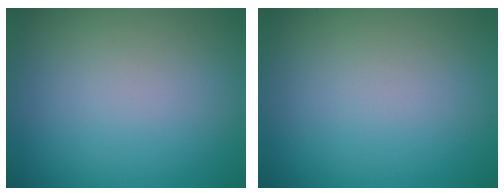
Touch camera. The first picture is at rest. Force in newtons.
{"total": 0.0}